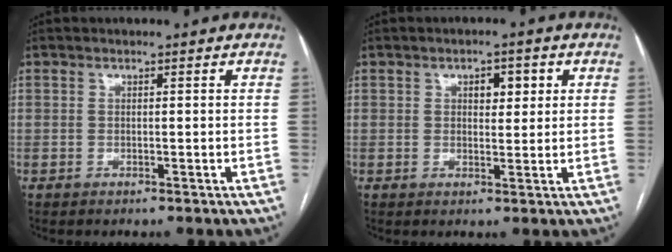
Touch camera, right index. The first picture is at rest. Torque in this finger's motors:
{"motor_torque": [0.04, 0.05, 0.04, 0.01]}